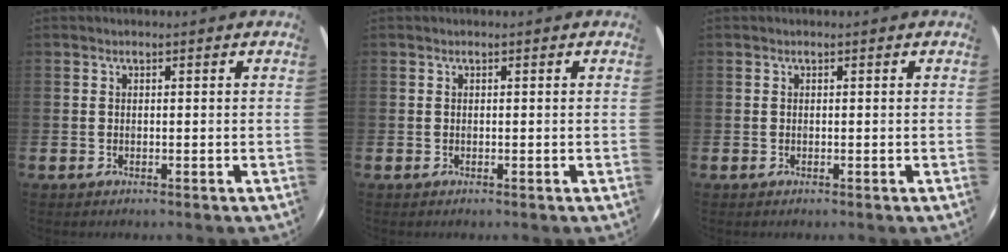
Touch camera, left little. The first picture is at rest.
{"total": 0.0}
{"total": 0.0}